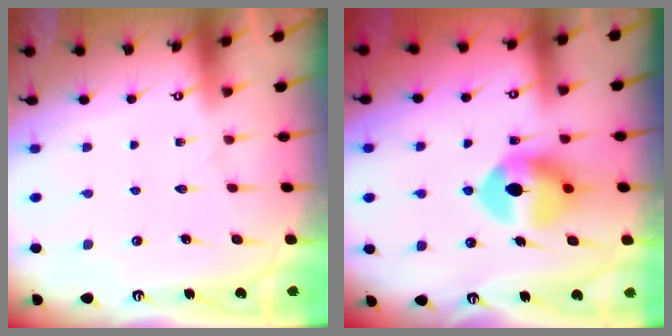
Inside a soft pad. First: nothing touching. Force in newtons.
{"total": 10.0, "press": 9.9, "slide": 1.7}